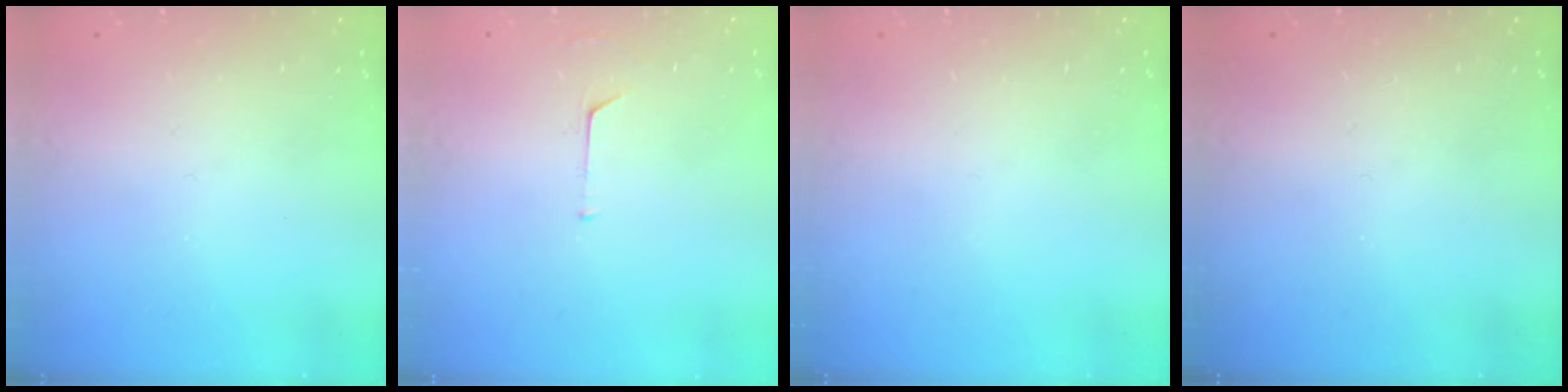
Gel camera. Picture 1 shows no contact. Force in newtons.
{"total": 3.8, "press": 3.8, "slide": 0.3}
{"total": 0.0}
{"total": 0.0}